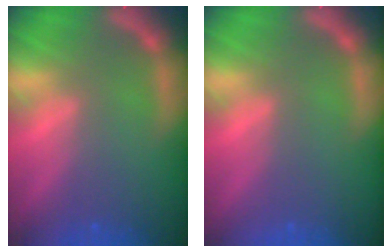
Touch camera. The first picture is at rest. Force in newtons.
{"total": 0.0}